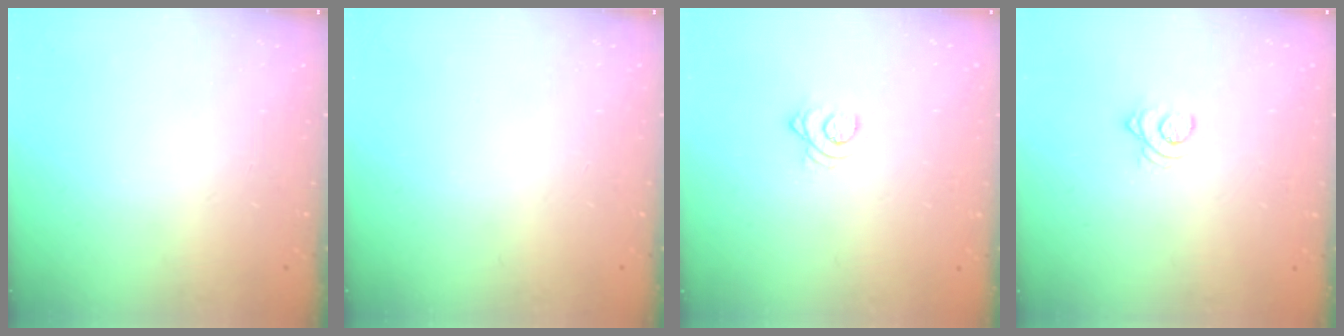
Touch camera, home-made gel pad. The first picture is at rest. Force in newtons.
{"total": 0.0}
{"total": 2.5, "press": 2.5, "slide": 0.1}
{"total": 2.5, "press": 2.5, "slide": 0.2}